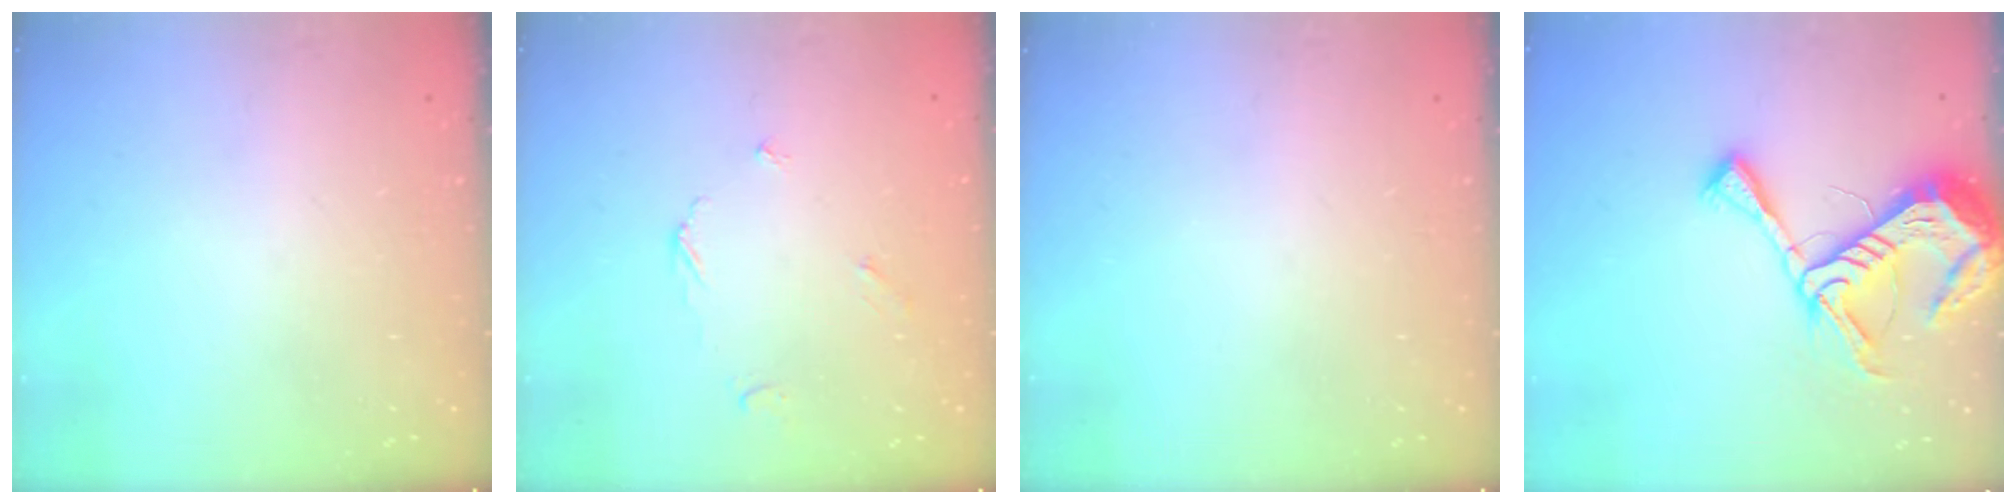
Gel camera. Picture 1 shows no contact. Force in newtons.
{"total": 3.6, "press": 3.6, "slide": 0.4}
{"total": 0.0}
{"total": 14.1, "press": 14.0, "slide": 1.4}